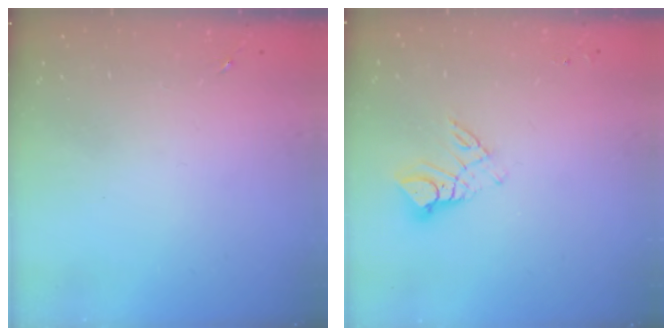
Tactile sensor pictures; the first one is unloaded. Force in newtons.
{"total": 8.8, "press": 8.8, "slide": 0.8}